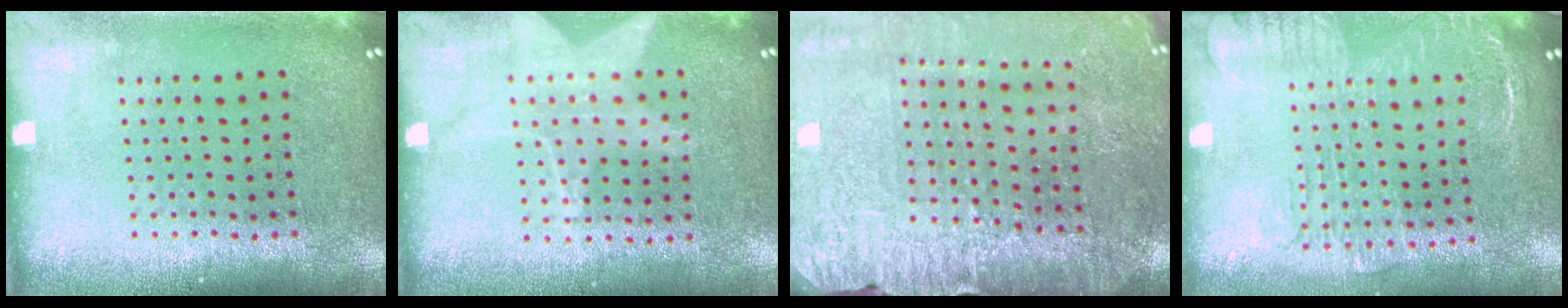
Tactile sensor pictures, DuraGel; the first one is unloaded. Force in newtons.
{"total": 1.1, "press": 0.9, "slide": 0.6}
{"total": 3.0, "press": 3.0, "slide": 0.2}
{"total": 2.0, "press": 1.6, "slide": 1.2}